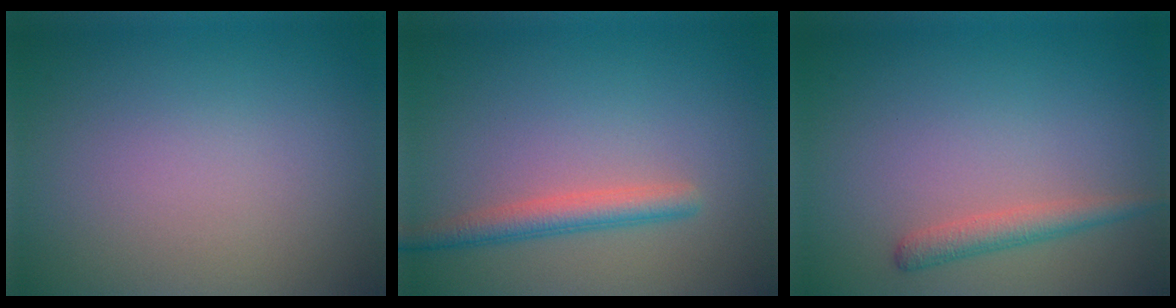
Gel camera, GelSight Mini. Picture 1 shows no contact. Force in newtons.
{"total": 2.6, "press": 2.6, "slide": 0.1}
{"total": 1.9, "press": 1.9, "slide": 0.1}